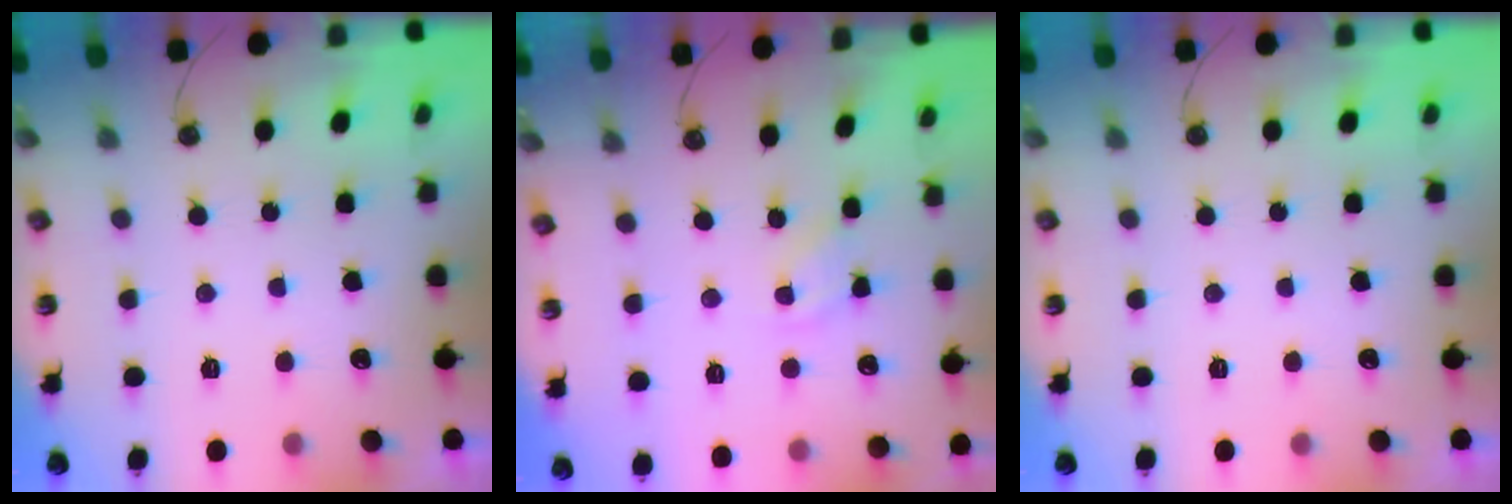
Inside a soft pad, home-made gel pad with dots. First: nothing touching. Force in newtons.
{"total": 3.0, "press": 3.0, "slide": 0.4}
{"total": 0.0}